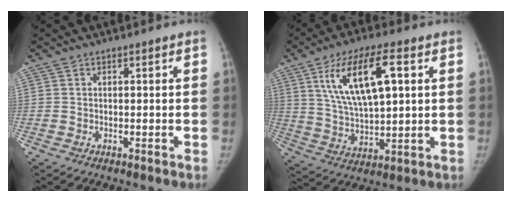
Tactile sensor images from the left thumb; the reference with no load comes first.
{"total": 15.5, "force": [5.4, 5.9, 13.3], "torque": [-0.231, -0.007, 0.102]}